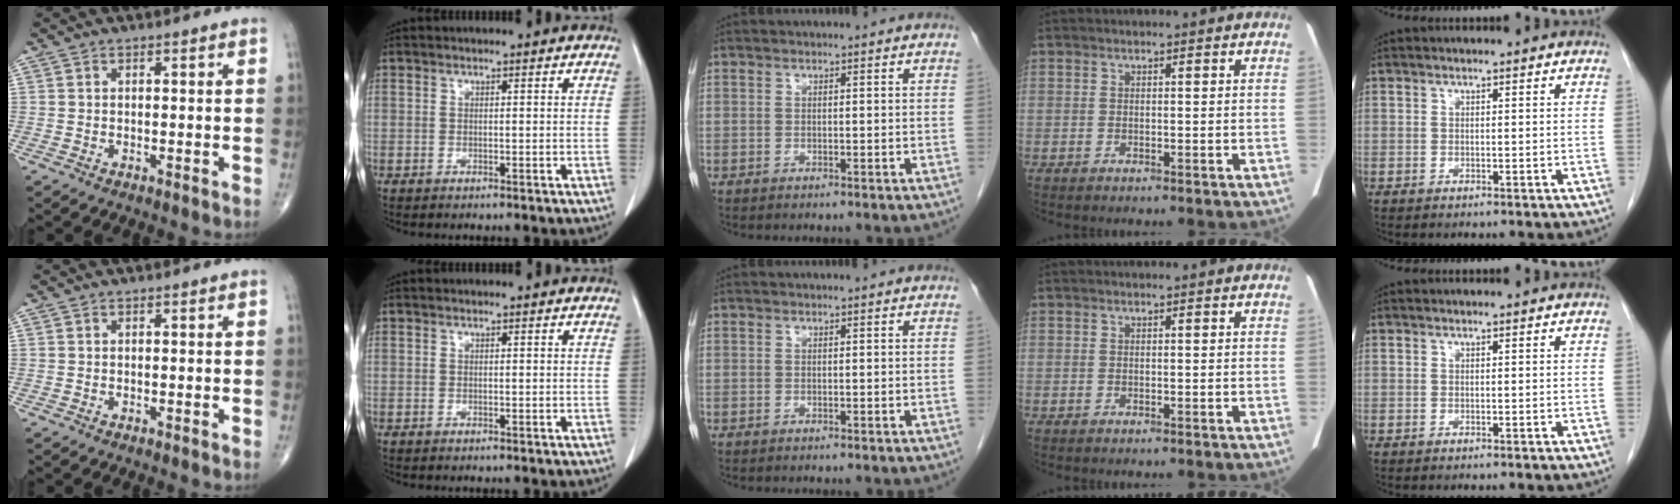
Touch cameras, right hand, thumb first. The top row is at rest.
{}